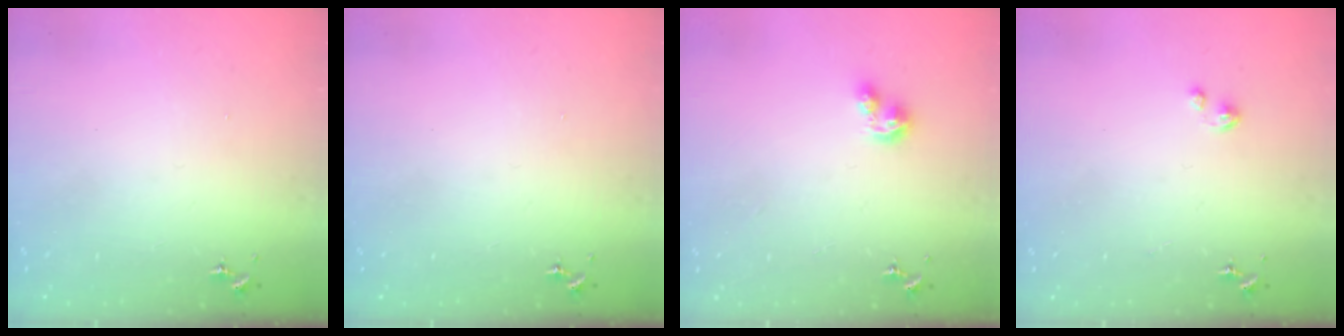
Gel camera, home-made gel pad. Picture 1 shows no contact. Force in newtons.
{"total": 0.0}
{"total": 3.3, "press": 3.3, "slide": 0.4}
{"total": 2.7, "press": 2.7, "slide": 0.3}